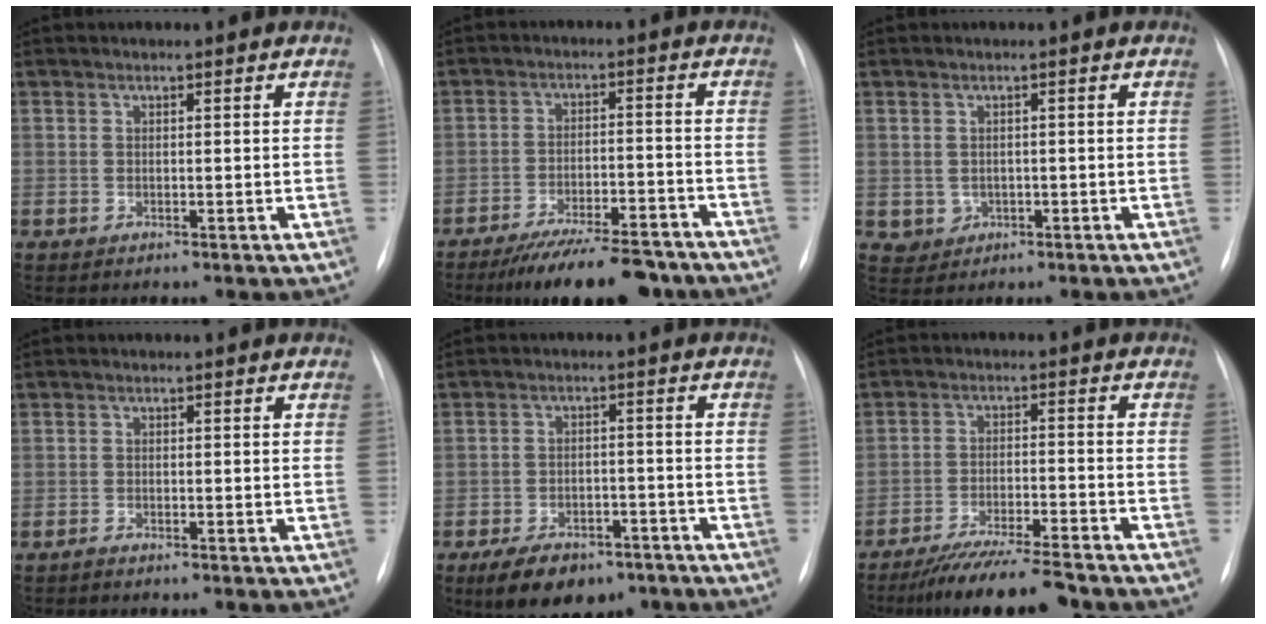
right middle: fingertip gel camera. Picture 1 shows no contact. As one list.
[{"total": 14.7, "force": [-12.4, 3.1, 7.1], "torque": [-0.098, 0.000, -0.183]}, {"total": 2.6, "force": [-0.4, 2.5, 0.6], "torque": [-0.005, 0.003, 0.003]}, {"total": 0.7, "force": [-0.6, 0.0, 0.2], "torque": [-0.009, -0.001, -0.013]}, {"total": 10.2, "force": [-7.2, 5.0, 5.1], "torque": [-0.085, -0.002, -0.110]}, {"total": 11.0, "force": [-9.6, 0.4, 5.4], "torque": [-0.085, -0.027, -0.153]}]